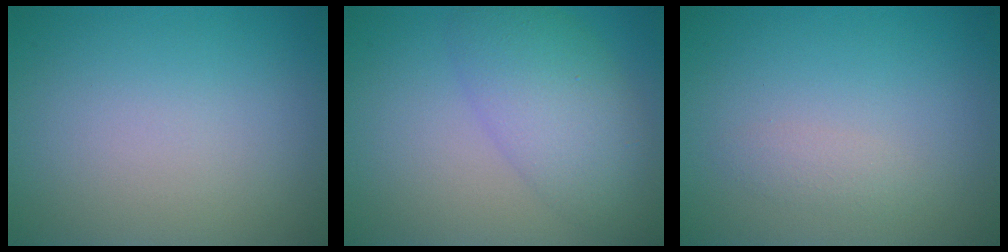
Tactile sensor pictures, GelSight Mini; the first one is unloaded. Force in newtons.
{"total": 5.6, "press": 5.6, "slide": 0.3}
{"total": 1.1, "press": 1.1, "slide": 0.0}